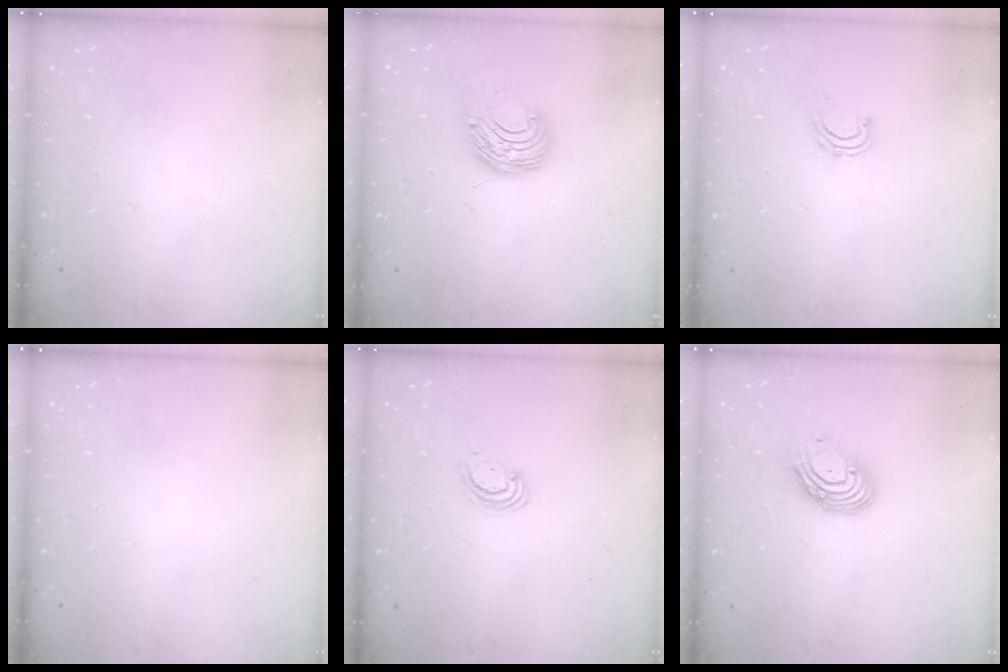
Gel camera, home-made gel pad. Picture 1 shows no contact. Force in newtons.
{"total": 9.5, "press": 9.4, "slide": 0.9}
{"total": 5.1, "press": 5.1, "slide": 0.7}
{"total": 0.0}
{"total": 2.5, "press": 2.5, "slide": 0.3}
{"total": 9.4, "press": 9.3, "slide": 1.1}